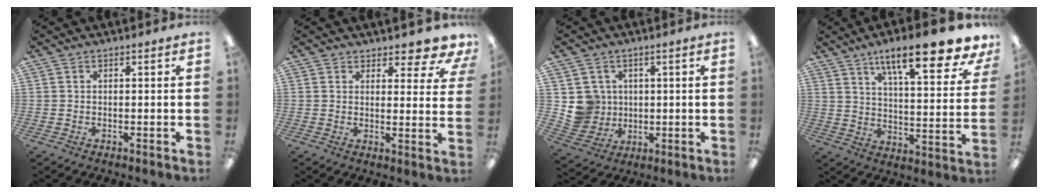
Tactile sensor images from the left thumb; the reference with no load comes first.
{"total": 6.4, "force": [5.4, 2.5, 2.4], "torque": [-0.022, -0.039, 0.095]}
{"total": 6.8, "force": [1.5, 6.7, 0.4], "torque": [-0.019, 0.001, 0.038]}
{"total": 18.1, "force": [12.4, 4.8, 12.3], "torque": [-0.184, -0.074, 0.196]}